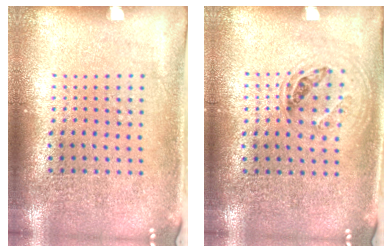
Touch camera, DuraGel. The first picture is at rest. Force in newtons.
{"total": 1.1, "press": 1.0, "slide": 0.5}